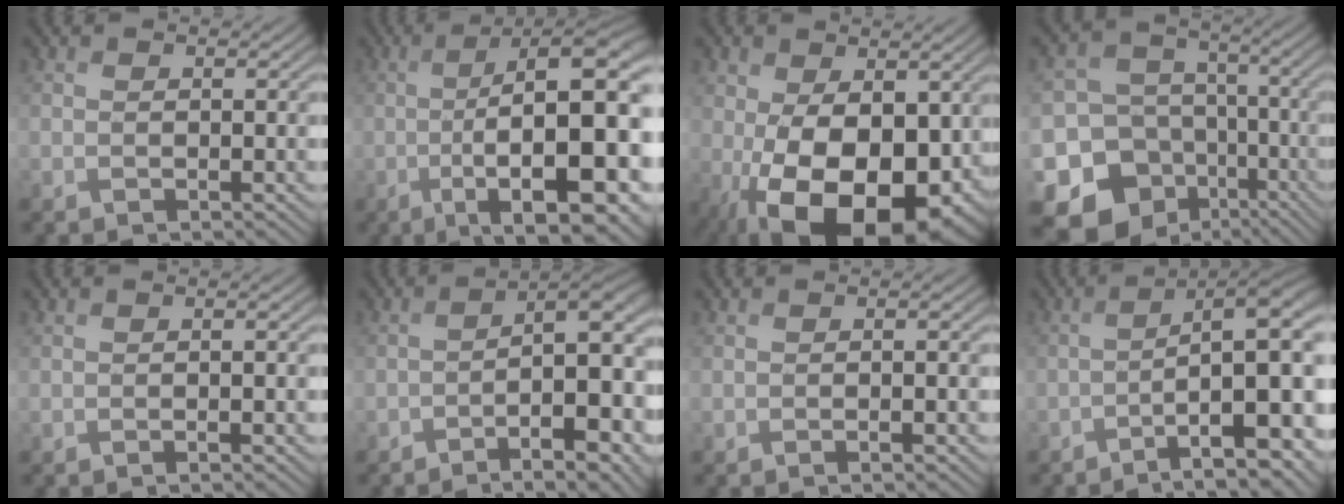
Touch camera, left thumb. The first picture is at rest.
{"total": 18.1, "force": [-3.6, 5.9, 16.7], "torque": [-0.236, -0.016, -0.044]}
{"total": 17.3, "force": [-4.0, 9.9, 13.6], "torque": [-0.220, -0.042, -0.046]}
{"total": 18.9, "force": [-9.8, 15.3, 5.2], "torque": [-0.164, -0.049, -0.143]}
{"total": 1.7, "force": [-0.3, 0.2, 1.6], "torque": [-0.028, 0.000, -0.005]}
{"total": 12.6, "force": [-4.6, 4.2, 10.9], "torque": [-0.137, 0.003, -0.062]}
{"total": 2.0, "force": [-0.3, 0.3, 1.9], "torque": [-0.033, 0.001, -0.007]}
{"total": 13.2, "force": [-4.3, 3.9, 11.8], "torque": [-0.147, 0.004, -0.060]}